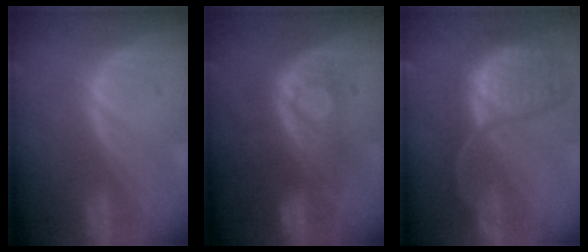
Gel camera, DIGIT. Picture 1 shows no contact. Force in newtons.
{"total": 7.8, "press": 7.5, "slide": 2.0}
{"total": 10.5, "press": 9.6, "slide": 4.1}